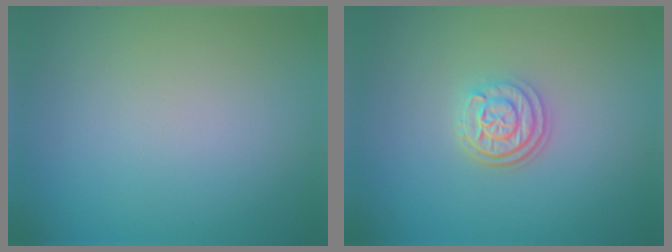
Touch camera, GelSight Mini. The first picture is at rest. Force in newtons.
{"total": 3.1, "press": 2.5, "slide": 1.8}